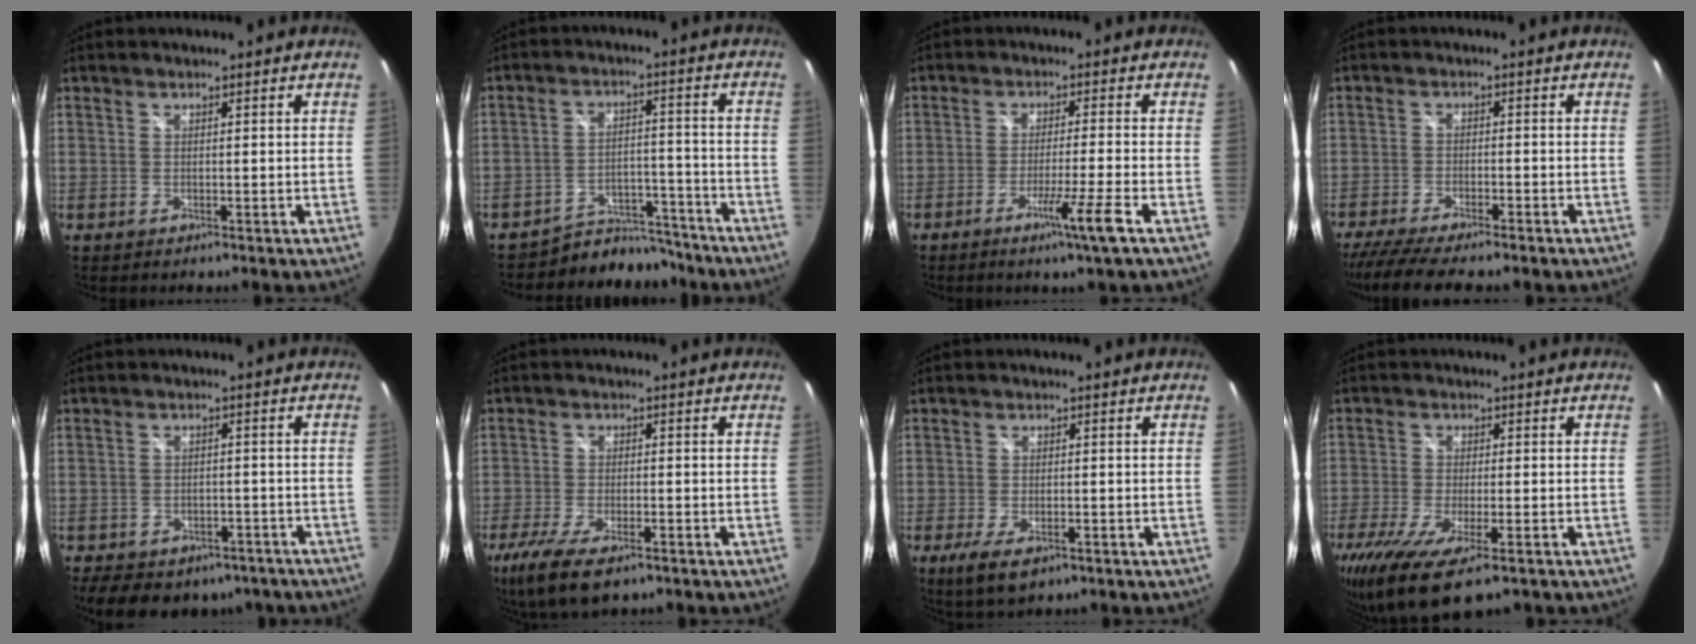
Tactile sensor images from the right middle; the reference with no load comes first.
{"total": 9.3, "force": [-8.6, 3.4, 0.5], "torque": [-0.015, 0.026, -0.123]}
{"total": 5.9, "force": [-2.9, -1.7, 4.8], "torque": [-0.091, -0.014, -0.056]}
{"total": 9.7, "force": [-8.2, 0.9, 5.0], "torque": [-0.117, -0.032, -0.136]}
{"total": 14.6, "force": [-10.2, 8.1, 6.6], "torque": [-0.144, -0.004, -0.124]}
{"total": 10.9, "force": [-6.7, 4.1, 7.5], "torque": [-0.176, -0.040, -0.121]}
{"total": 5.7, "force": [-2.9, 2.4, 4.3], "torque": [-0.094, -0.021, -0.050]}
{"total": 13.3, "force": [-8.2, 3.9, 9.7], "torque": [-0.212, -0.059, -0.140]}